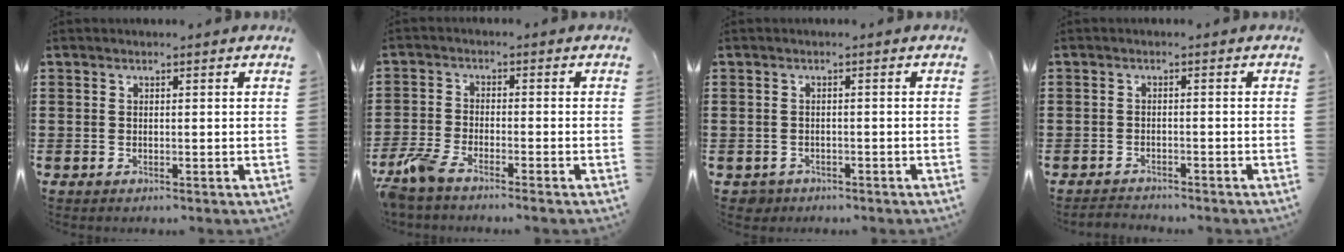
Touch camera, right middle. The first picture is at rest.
{"total": 4.4, "force": [-3.6, 0.7, 2.5], "torque": [-0.083, -0.014, -0.079]}
{"total": 1.0, "force": [-0.8, 0.6, -0.1], "torque": [-0.003, 0.003, -0.020]}
{"total": 1.6, "force": [-1.6, 0.2, -0.1], "torque": [-0.002, 0.003, -0.036]}